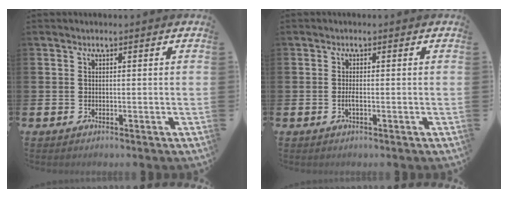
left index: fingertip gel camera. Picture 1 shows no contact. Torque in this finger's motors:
{"motor_torque": [0.03, 0.01, 0.01, 0.03]}